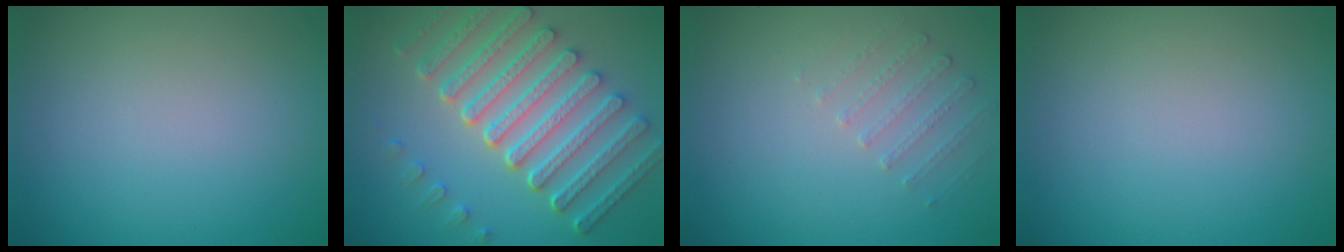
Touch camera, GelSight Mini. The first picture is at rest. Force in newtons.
{"total": 8.4, "press": 6.4, "slide": 5.4}
{"total": 1.3, "press": 0.9, "slide": 1.0}
{"total": 0.0}